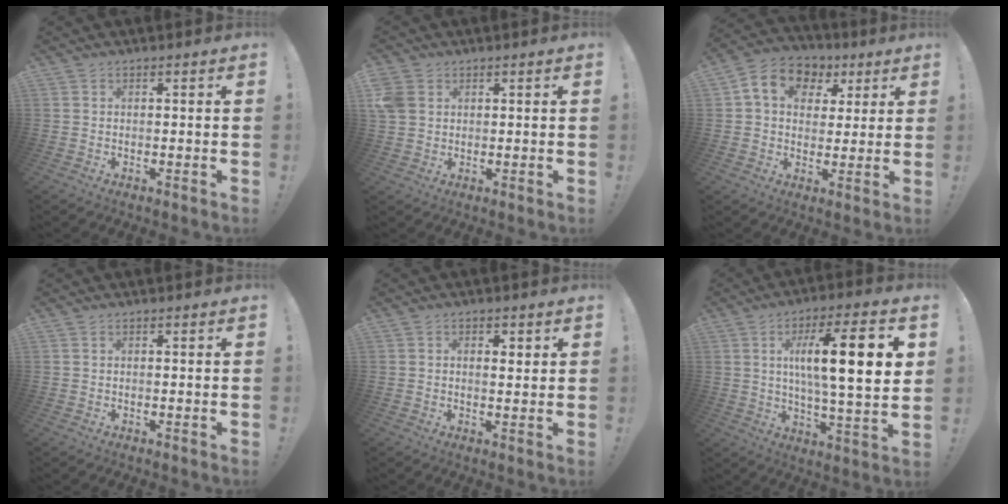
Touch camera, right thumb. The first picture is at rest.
{"total": 5.8, "force": [1.9, 4.6, 2.9], "torque": [-0.067, 0.002, 0.039]}
{"total": 12.3, "force": [4.8, 9.4, 6.4], "torque": [-0.089, -0.012, 0.091]}
{"total": 0.0}
{"total": 2.1, "force": [0.7, 1.2, 1.6], "torque": [-0.008, -0.005, 0.007]}
{"total": 18.8, "force": [4.1, 4.2, 17.9], "torque": [-0.272, -0.007, 0.046]}